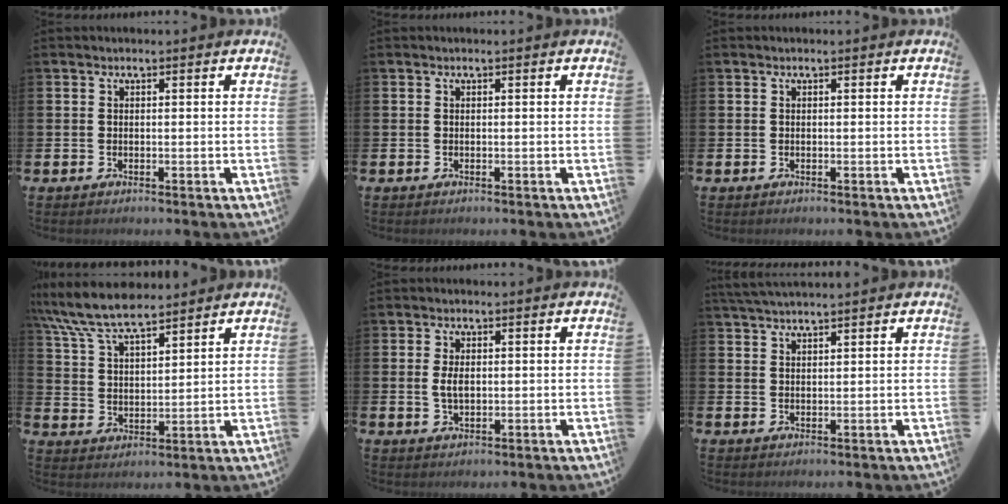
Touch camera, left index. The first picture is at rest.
{"total": 0.0}
{"total": 0.0}
{"total": 8.2, "force": [7.5, 1.6, 2.9], "torque": [-0.086, -0.030, 0.136]}
{"total": 2.7, "force": [0.3, 1.5, 2.3], "torque": [-0.036, 0.002, 0.002]}
{"total": 2.8, "force": [2.7, 0.0, 0.7], "torque": [-0.017, -0.008, 0.050]}